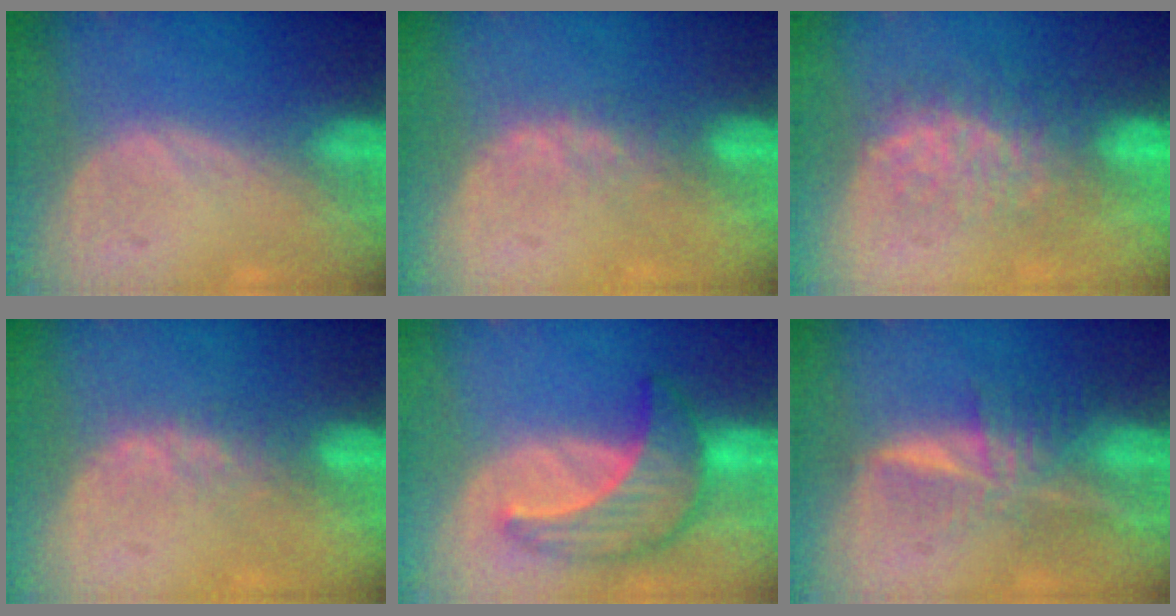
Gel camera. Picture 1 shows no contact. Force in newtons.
{"total": 2.8, "press": 2.4, "slide": 1.5}
{"total": 7.8, "press": 7.5, "slide": 2.0}
{"total": 2.8, "press": 2.4, "slide": 1.5}
{"total": 7.9, "press": 7.9, "slide": 0.4}
{"total": 7.0, "press": 6.0, "slide": 3.7}